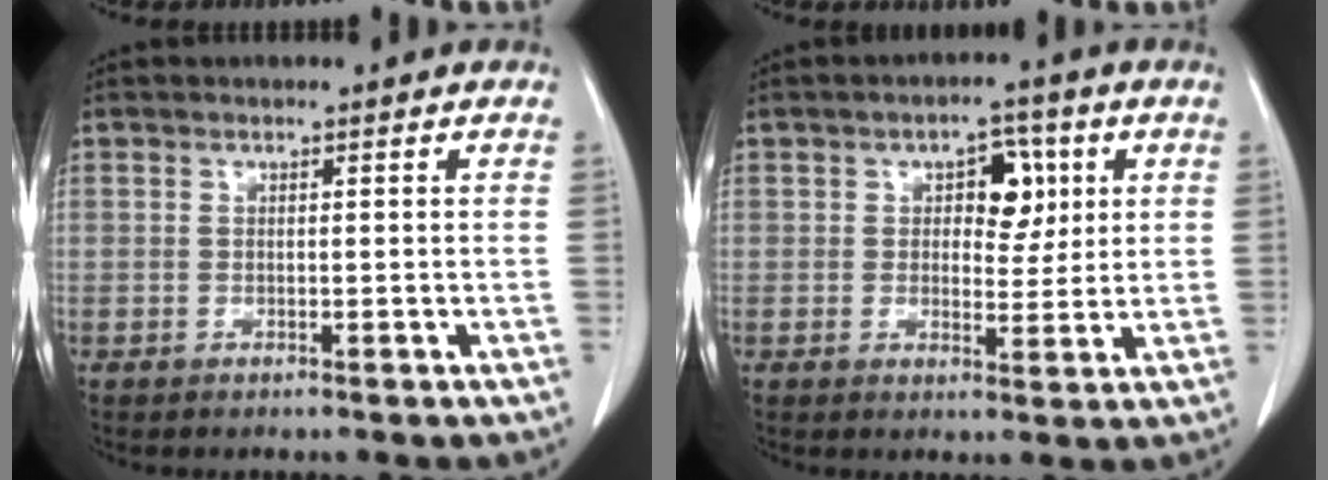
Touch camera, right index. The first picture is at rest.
{"total": 5.8, "force": [1.7, 3.3, 4.5], "torque": [-0.057, 0.013, 0.025]}